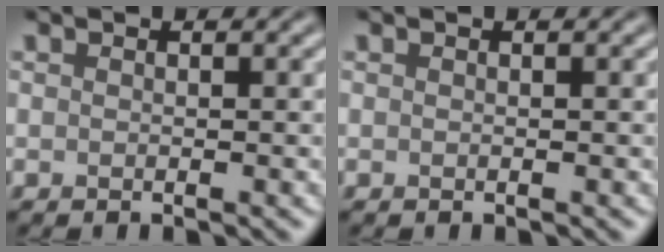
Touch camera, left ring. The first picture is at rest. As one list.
[{"total": 0.0}]